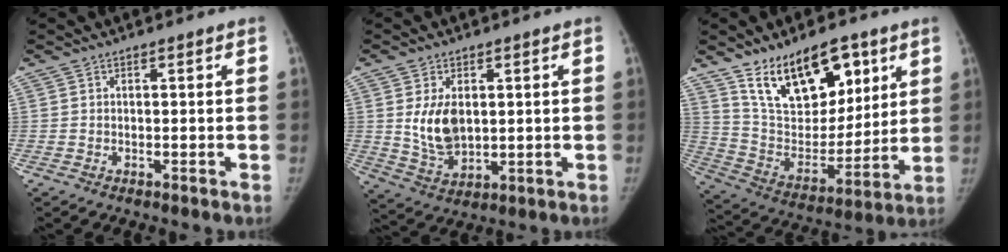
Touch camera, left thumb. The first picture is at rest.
{"total": 8.4, "force": [1.4, 5.5, 6.2], "torque": [-0.097, -0.016, 0.041]}
{"total": 20.0, "force": [11.7, 10.5, 12.4], "torque": [-0.154, -0.059, 0.216]}